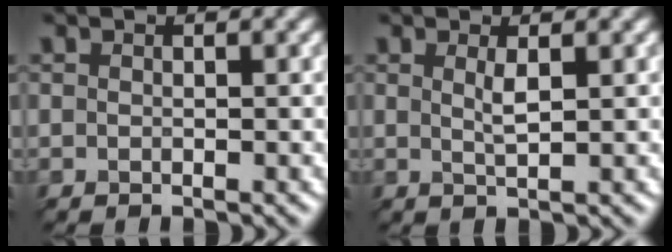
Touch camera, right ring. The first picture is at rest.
{"total": 1.0, "force": [0.0, -1.0, 0.1], "torque": [-0.038, 0.000, 0.022]}